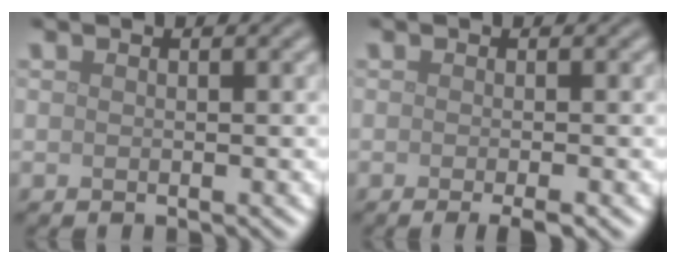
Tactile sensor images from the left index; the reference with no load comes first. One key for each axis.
{"total": 2.3, "fx": -1.0, "fy": 0.4, "fz": 2.0, "tx": -0.024, "ty": -0.005, "tz": -0.021}